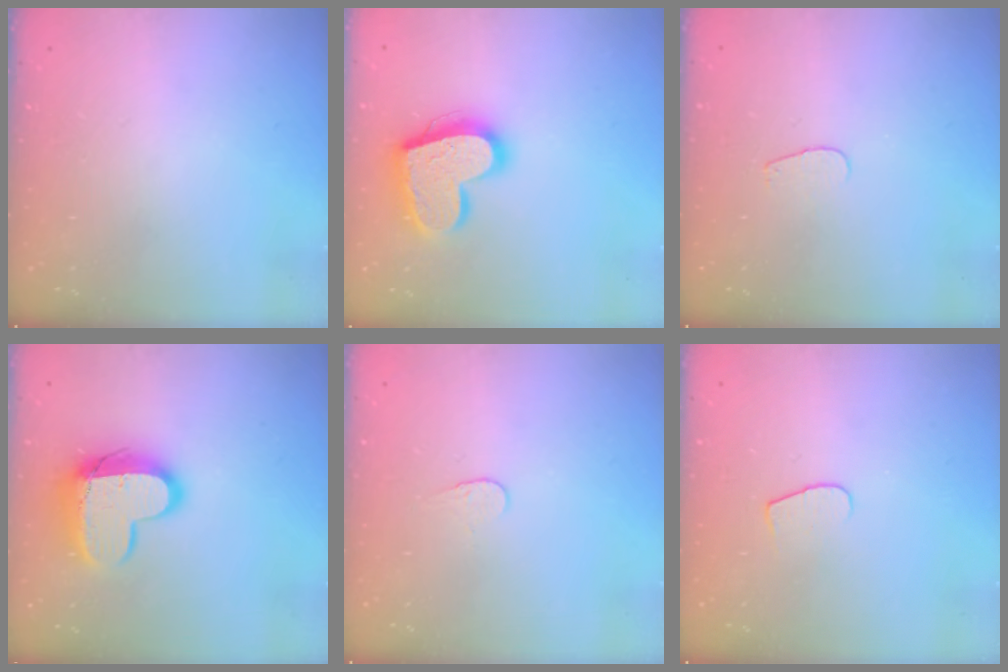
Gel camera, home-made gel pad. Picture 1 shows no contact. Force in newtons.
{"total": 20.2, "press": 20.2, "slide": 1.5}
{"total": 2.8, "press": 2.8, "slide": 0.2}
{"total": 14.1, "press": 14.1, "slide": 1.1}
{"total": 3.8, "press": 3.8, "slide": 0.3}
{"total": 5.9, "press": 5.9, "slide": 0.6}